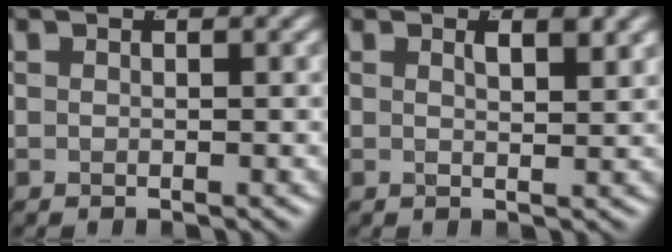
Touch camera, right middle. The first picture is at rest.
{"total": 1.3, "force": [0.6, -0.5, 1.1], "torque": [-0.017, -0.006, 0.014]}